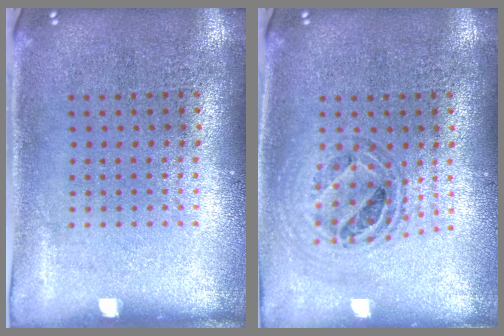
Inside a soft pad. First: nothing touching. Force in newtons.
{"total": 0.8, "press": 0.8, "slide": 0.1}